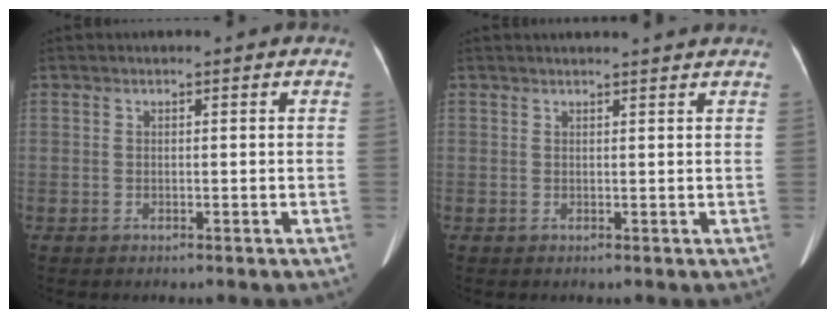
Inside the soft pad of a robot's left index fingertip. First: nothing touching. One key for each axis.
{"total": 4.3, "fx": 4.1, "fy": 0.1, "fz": 1.1, "tx": -0.014, "ty": 0.022, "tz": 0.044}